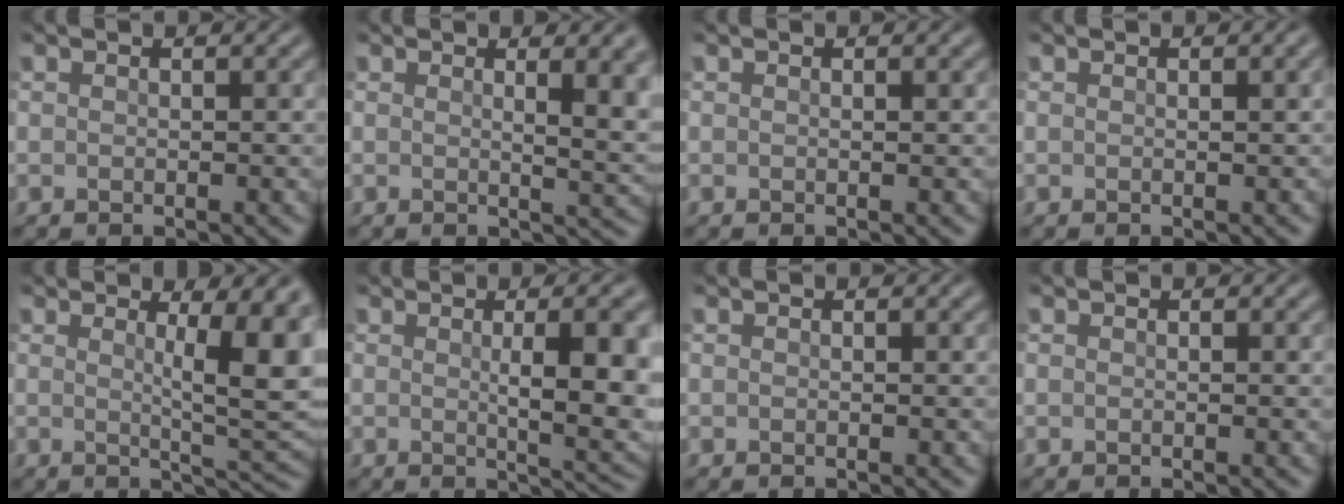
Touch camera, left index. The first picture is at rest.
{"total": 5.6, "force": [1.4, 1.8, 5.2], "torque": [-0.033, 0.007, 0.020]}
{"total": 0.7, "force": [0.2, 0.3, 0.6], "torque": [-0.001, -0.001, -0.002]}
{"total": 1.9, "force": [0.6, 0.8, 1.6], "torque": [-0.005, 0.008, -0.005]}
{"total": 7.6, "force": [1.4, 1.4, 7.3], "torque": [-0.087, 0.001, 0.027]}
{"total": 8.1, "force": [0.3, 2.1, 7.8], "torque": [-0.089, 0.007, 0.013]}
{"total": 0.0}
{"total": 0.0}